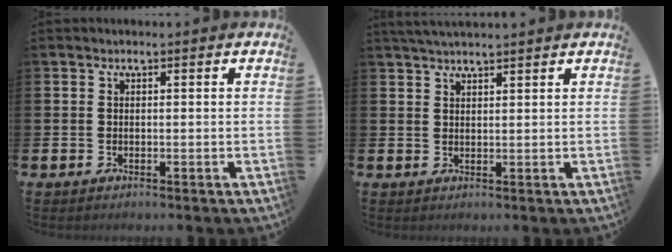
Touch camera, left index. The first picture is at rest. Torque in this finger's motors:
{"motor_torque": [-0.03, -0.36, 0.54, 0.16]}